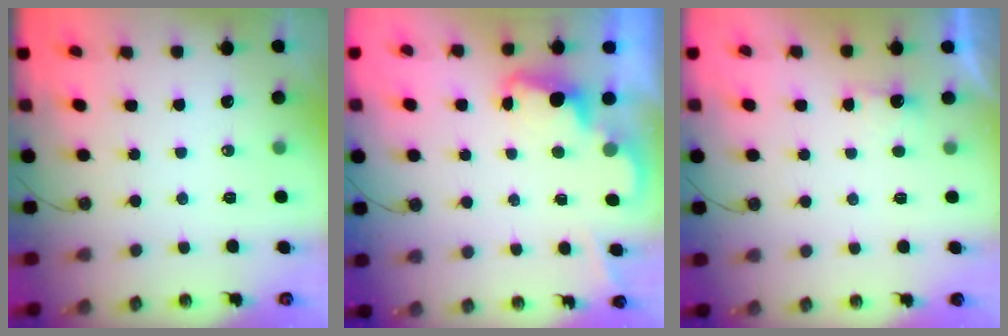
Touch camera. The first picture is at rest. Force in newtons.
{"total": 2.5, "press": 2.4, "slide": 0.5}
{"total": 1.3, "press": 1.1, "slide": 0.8}